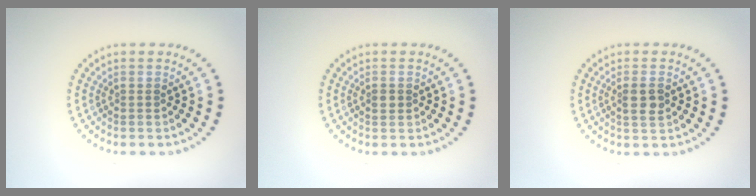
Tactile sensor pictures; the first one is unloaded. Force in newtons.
{"total": 1.1, "press": 1.1, "slide": 0.1}
{"total": 2.0, "press": 1.9, "slide": 0.6}